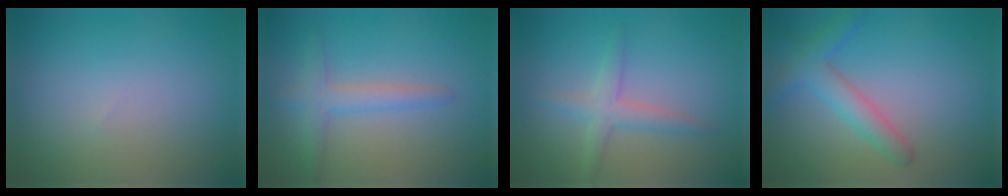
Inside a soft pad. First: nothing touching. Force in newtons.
{"total": 2.4, "press": 2.4, "slide": 0.2}
{"total": 2.3, "press": 2.3, "slide": 0.2}
{"total": 2.2, "press": 2.2, "slide": 0.2}